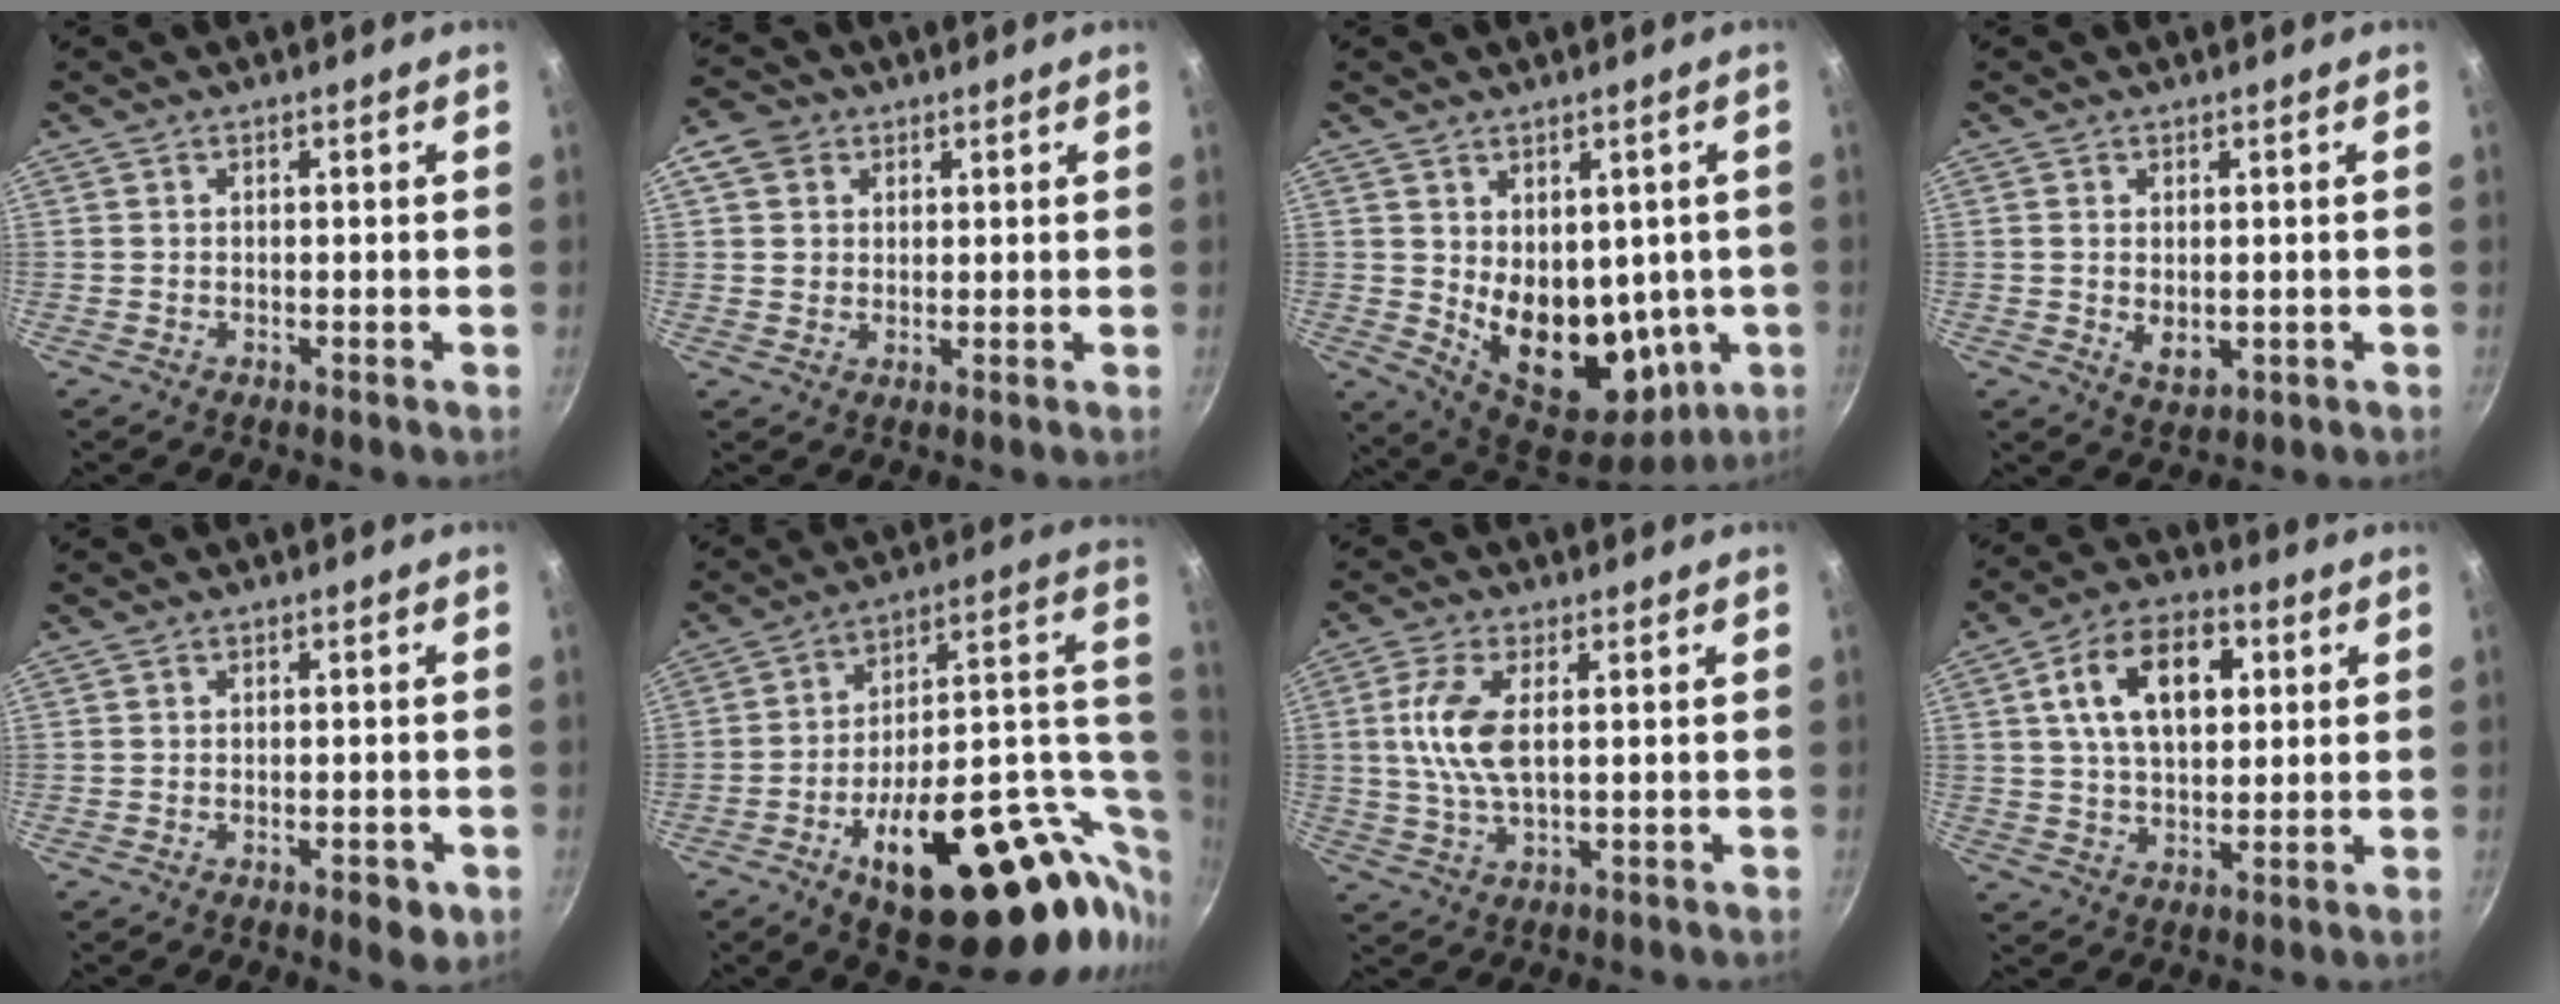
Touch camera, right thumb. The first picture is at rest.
{"total": 5.5, "force": [2.1, 4.7, 2.1], "torque": [-0.009, 0.001, 0.032]}
{"total": 17.2, "force": [0.3, 11.6, 12.7], "torque": [-0.150, -0.035, 0.038]}
{"total": 3.9, "force": [-0.1, 2.5, 3.0], "torque": [-0.049, -0.012, 0.006]}
{"total": 4.0, "force": [-1.7, 1.8, 3.1], "torque": [-0.030, 0.010, -0.017]}
{"total": 31.8, "force": [-4.8, 15.2, 27.5], "torque": [-0.354, 0.021, -0.051]}
{"total": 8.4, "force": [1.1, 3.5, 7.6], "torque": [-0.164, 0.003, 0.020]}
{"total": 14.4, "force": [3.7, 8.9, 10.7], "torque": [-0.155, 0.010, 0.055]}